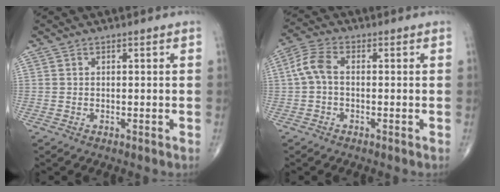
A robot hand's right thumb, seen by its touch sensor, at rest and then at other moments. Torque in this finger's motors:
{"motor_torque": [-0.42, 0.53, 0.35, -0.19, 0.15]}